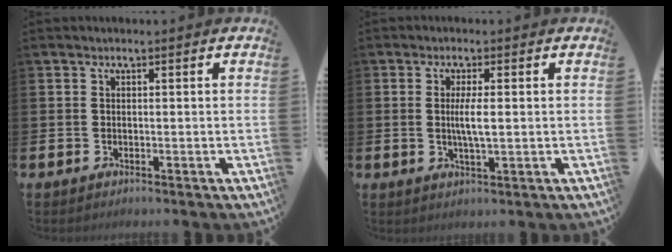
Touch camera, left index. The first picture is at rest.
{"total": 3.0, "force": [0.3, 0.6, 2.9], "torque": [-0.049, -0.004, 0.001]}